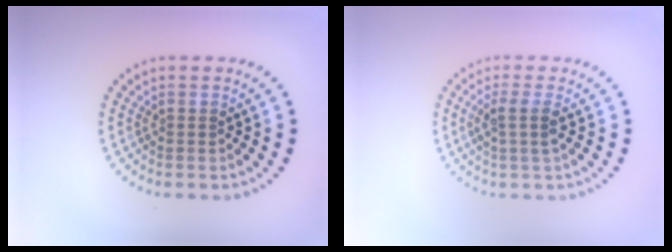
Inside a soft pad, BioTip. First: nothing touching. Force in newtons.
{"total": 2.0, "press": 1.6, "slide": 1.2}